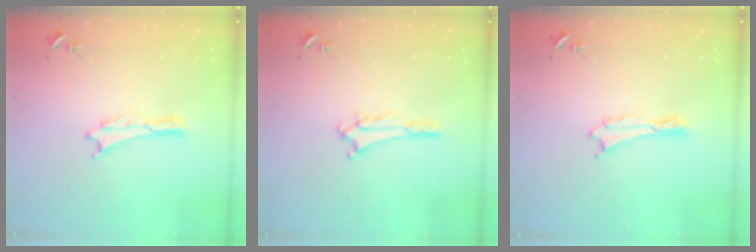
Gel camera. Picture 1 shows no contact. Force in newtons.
{"total": 2.4, "press": 2.4, "slide": 0.4}
{"total": 0.0}